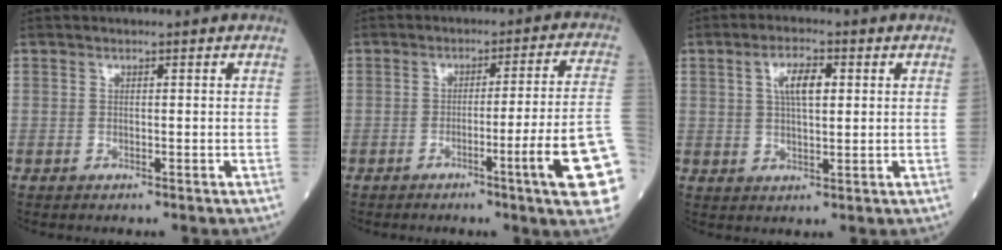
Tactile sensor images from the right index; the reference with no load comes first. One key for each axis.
{"total": 13.1, "fx": -4.4, "fy": -1.6, "fz": 12.2, "tx": -0.130, "ty": 0.003, "tz": -0.062}
{"total": 5.1, "fx": 1.4, "fy": 1.5, "fz": 4.6, "tx": -0.090, "ty": 0.008, "tz": 0.026}